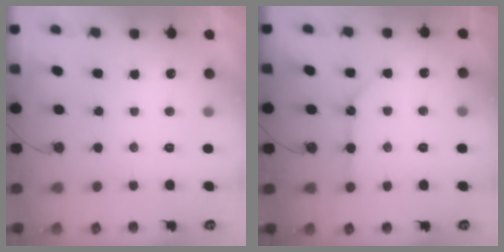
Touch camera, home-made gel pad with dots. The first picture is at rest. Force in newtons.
{"total": 9.6, "press": 9.5, "slide": 0.9}